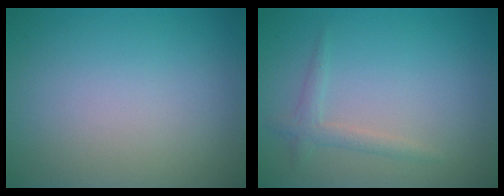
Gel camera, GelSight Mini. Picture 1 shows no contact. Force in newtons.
{"total": 1.5, "press": 1.5, "slide": 0.0}